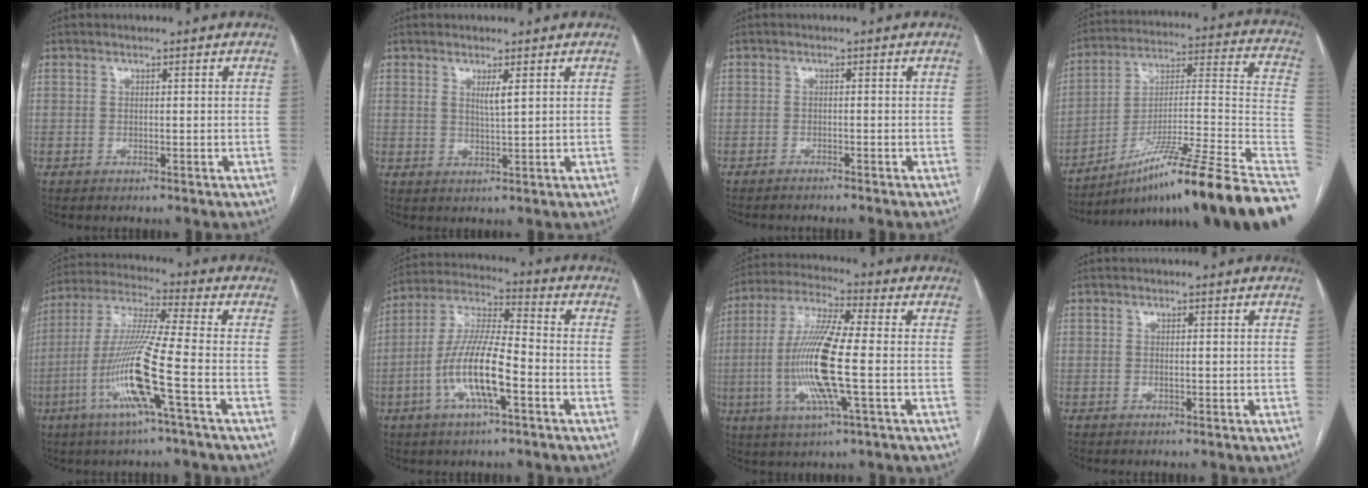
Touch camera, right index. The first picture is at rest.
{"total": 2.2, "force": [1.0, -0.1, 2.0], "torque": [-0.040, -0.008, 0.019]}
{"total": 3.4, "force": [-3.0, 0.0, 1.5], "torque": [-0.019, 0.000, -0.037]}
{"total": 25.9, "force": [-17.4, -1.0, 19.2], "torque": [-0.208, 0.016, -0.288]}
{"total": 13.9, "force": [-4.8, -1.1, 13.0], "torque": [-0.268, -0.010, -0.100]}
{"total": 12.7, "force": [-4.1, 2.3, 11.8], "torque": [-0.240, 0.002, -0.076]}
{"total": 14.2, "force": [-2.2, 0.8, 14.0], "torque": [-0.289, -0.009, -0.048]}
{"total": 0.7, "force": [-0.1, 0.0, 0.6], "torque": [-0.014, -0.001, 0.000]}